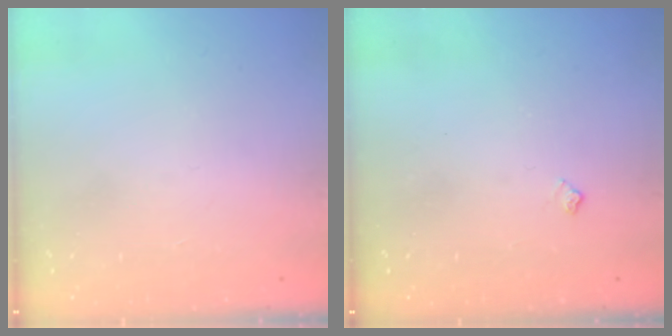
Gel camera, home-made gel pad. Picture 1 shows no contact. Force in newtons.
{"total": 3.6, "press": 3.5, "slide": 0.7}